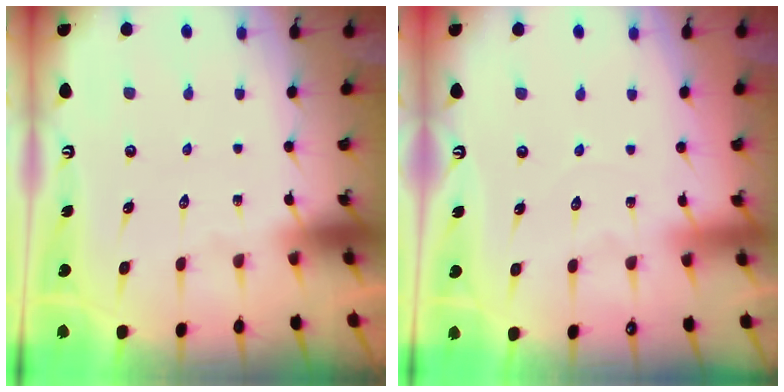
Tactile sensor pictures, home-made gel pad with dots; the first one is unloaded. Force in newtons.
{"total": 2.1, "press": 2.1, "slide": 0.2}